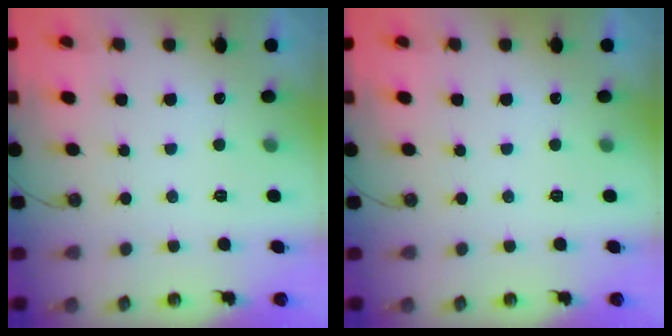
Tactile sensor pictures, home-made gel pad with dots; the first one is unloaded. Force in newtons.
{"total": 0.0}